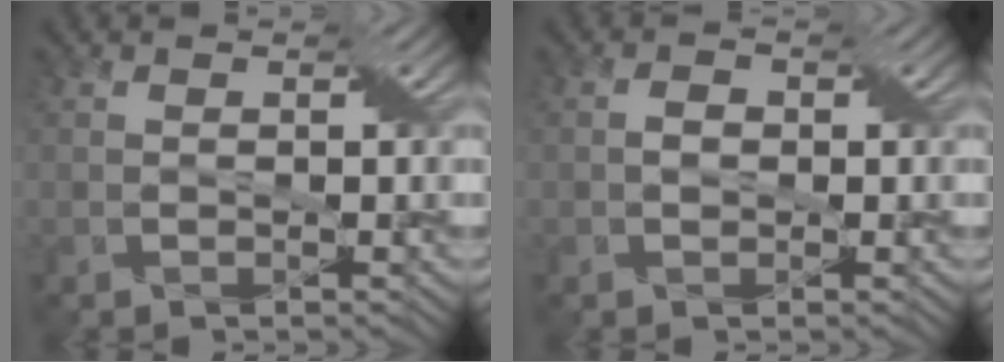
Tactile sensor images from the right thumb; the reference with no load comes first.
{"total": 1.3, "force": [-0.2, 1.0, 0.8], "torque": [-0.017, 0.002, -0.007]}